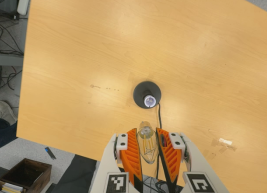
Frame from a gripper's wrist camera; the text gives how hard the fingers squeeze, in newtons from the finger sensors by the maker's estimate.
{"total": 13.2, "left": 13.5, "right": 12.8}